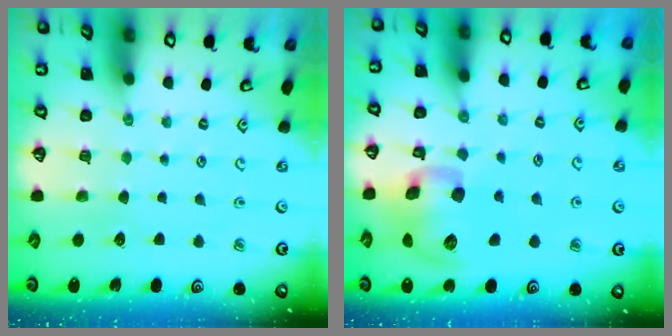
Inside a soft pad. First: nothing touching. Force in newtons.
{"total": 14.4, "press": 14.2, "slide": 2.3}